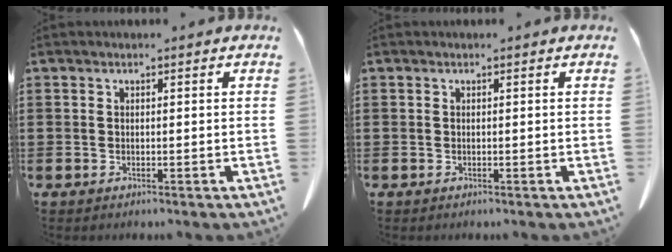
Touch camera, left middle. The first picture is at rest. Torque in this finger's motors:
{"motor_torque": [0.05, -0.05, 0.00, 0.00]}